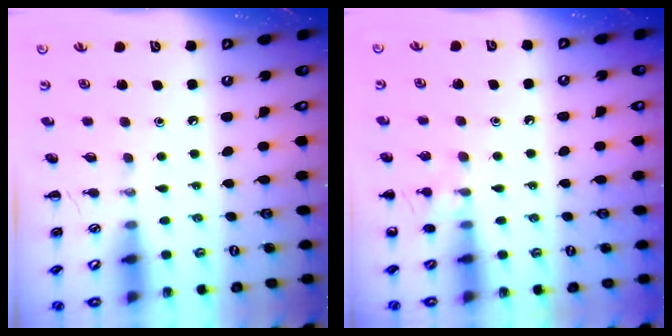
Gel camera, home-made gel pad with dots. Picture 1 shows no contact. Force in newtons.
{"total": 6.9, "press": 6.5, "slide": 2.2}